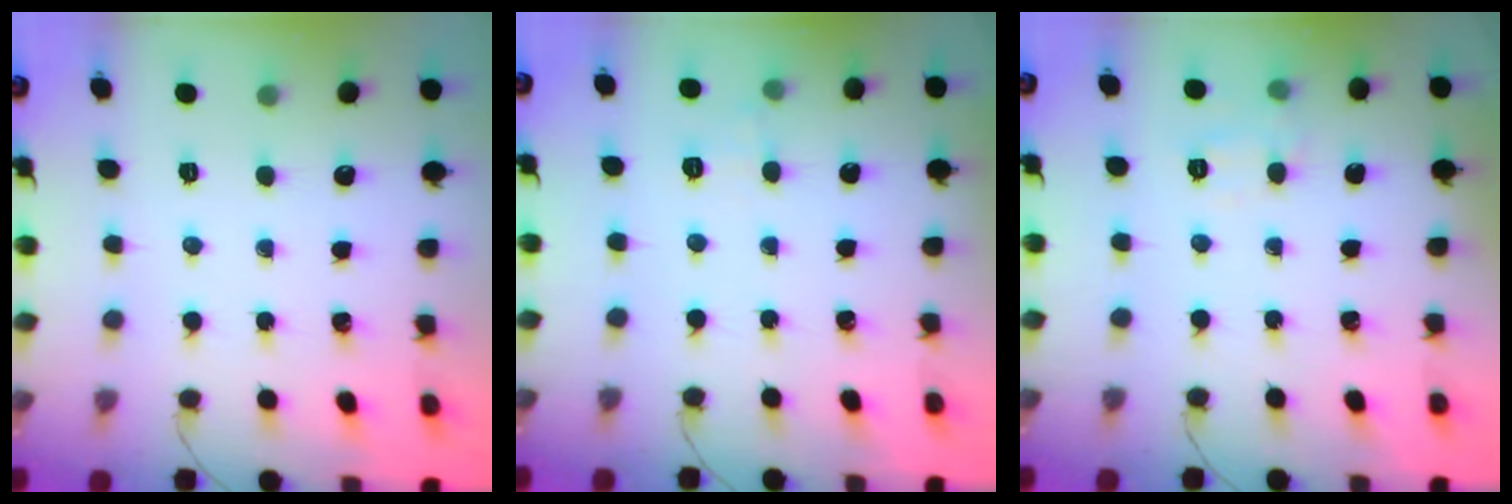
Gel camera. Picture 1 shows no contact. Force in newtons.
{"total": 6.1, "press": 5.9, "slide": 1.6}
{"total": 6.9, "press": 6.8, "slide": 1.3}